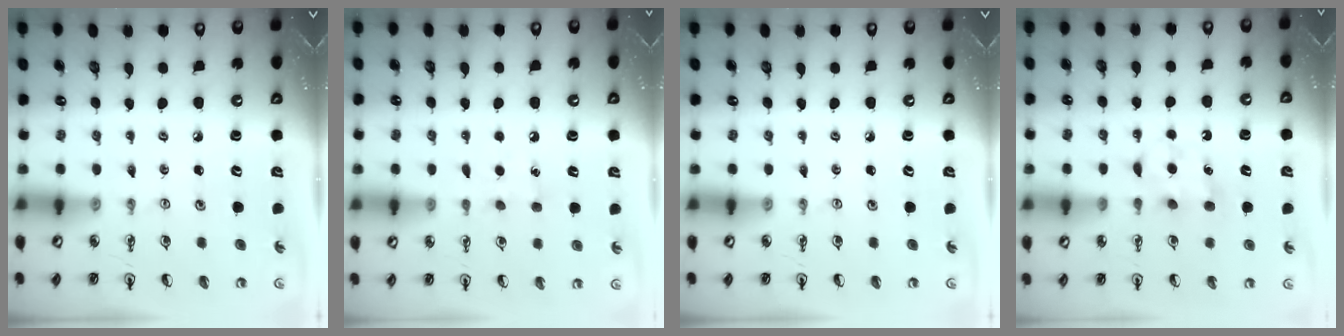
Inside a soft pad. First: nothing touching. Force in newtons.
{"total": 5.6, "press": 5.6, "slide": 0.6}
{"total": 0.0}
{"total": 5.8, "press": 5.8, "slide": 0.8}